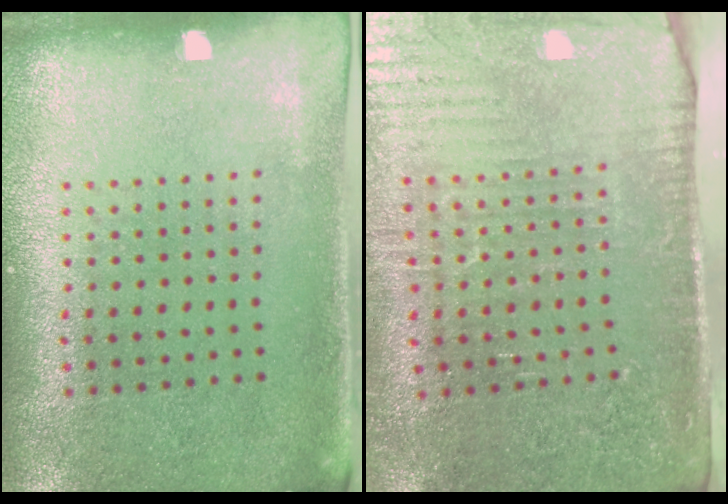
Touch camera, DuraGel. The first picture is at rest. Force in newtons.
{"total": 3.5, "press": 3.4, "slide": 0.8}